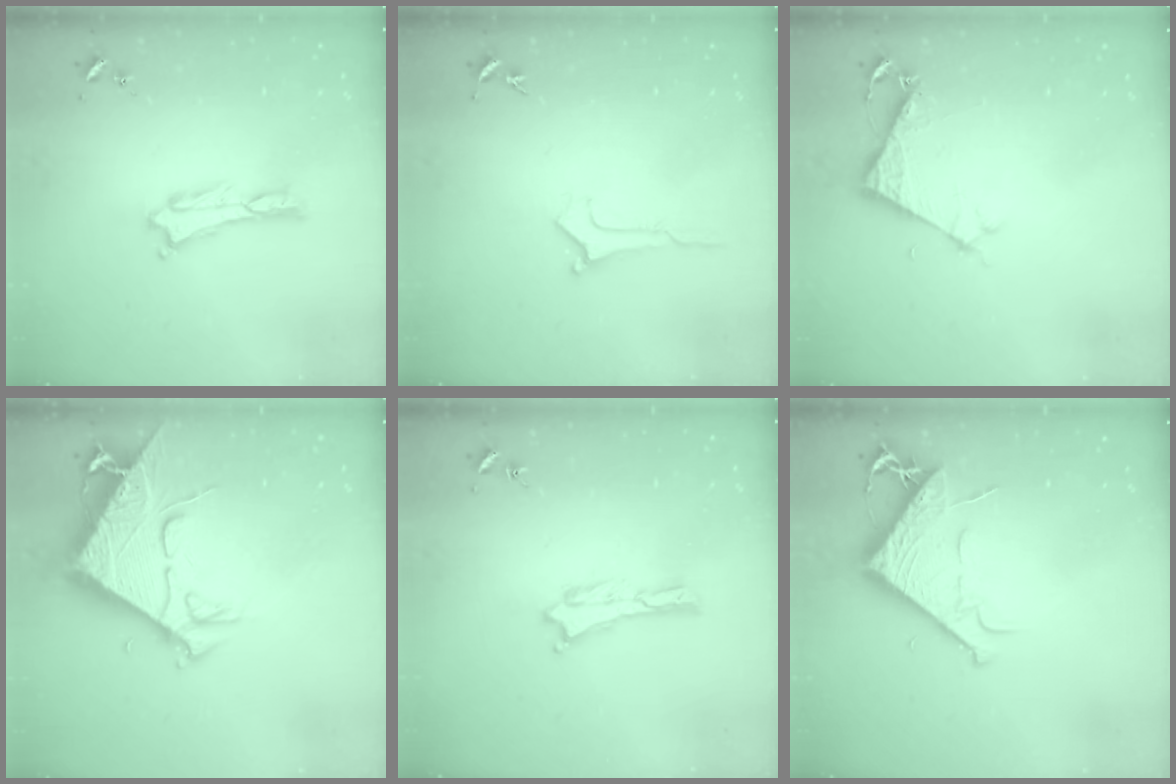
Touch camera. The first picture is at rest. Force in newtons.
{"total": 0.0}
{"total": 4.0, "press": 4.0, "slide": 0.3}
{"total": 9.6, "press": 9.6, "slide": 1.1}
{"total": 0.0}
{"total": 8.1, "press": 8.1, "slide": 1.1}